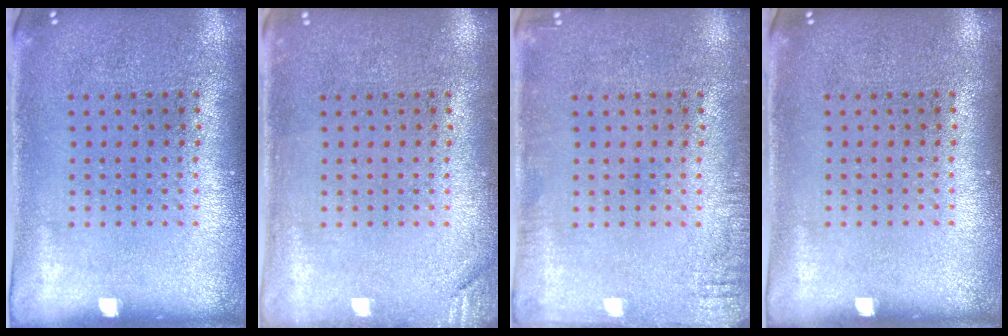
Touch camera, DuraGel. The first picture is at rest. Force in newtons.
{"total": 1.3, "press": 1.2, "slide": 0.3}
{"total": 1.5, "press": 1.5, "slide": 0.3}
{"total": 0.0}